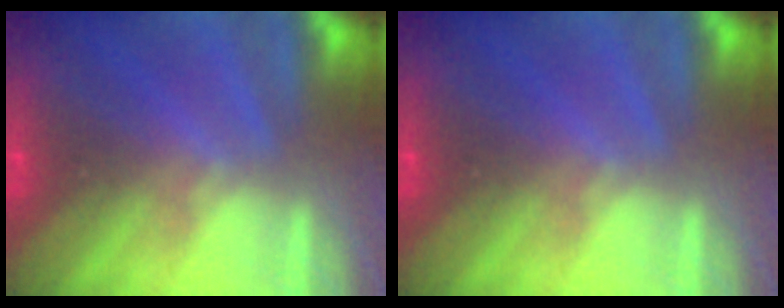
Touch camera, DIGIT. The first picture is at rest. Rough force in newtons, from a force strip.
{"total": 0.0}